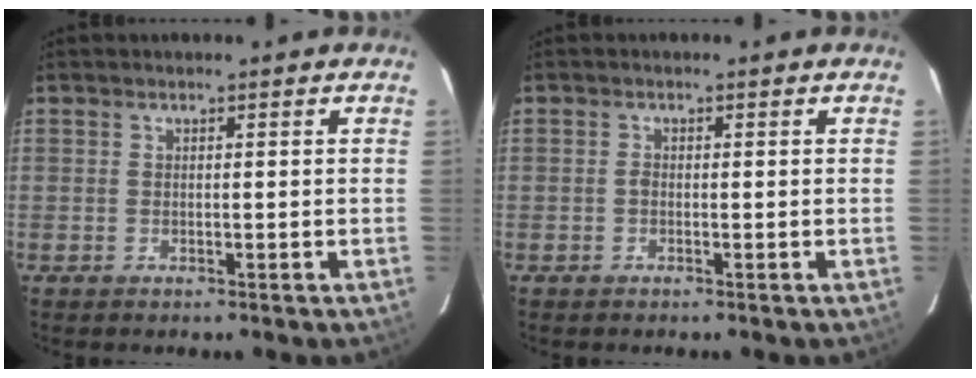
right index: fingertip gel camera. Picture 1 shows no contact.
{"total": 0.6, "force": [-0.2, 0.3, 0.4], "torque": [-0.010, 0.002, -0.007]}